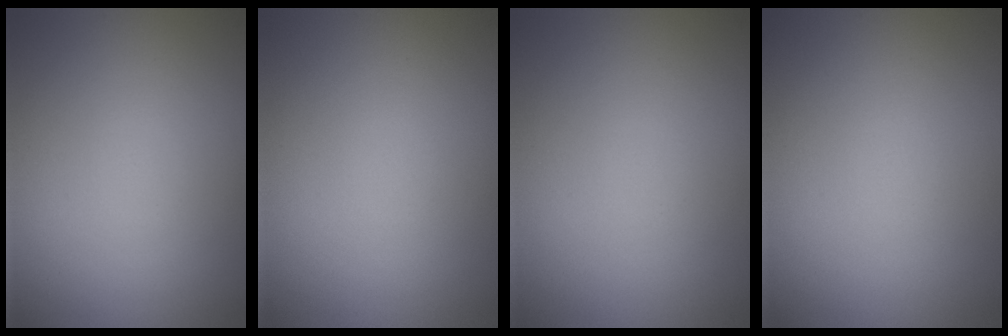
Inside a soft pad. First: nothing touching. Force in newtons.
{"total": 0.0}
{"total": 0.0}
{"total": 0.0}